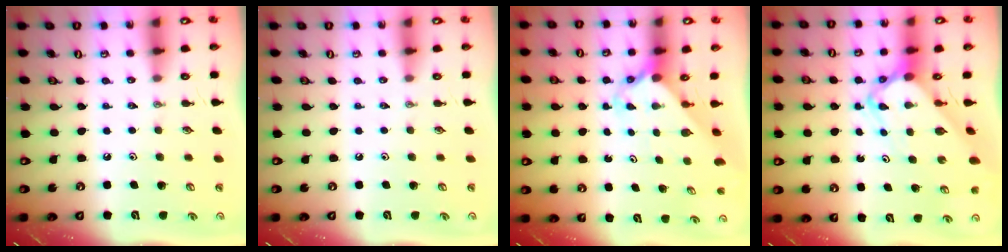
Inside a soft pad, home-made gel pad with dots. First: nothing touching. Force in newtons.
{"total": 0.0}
{"total": 2.4, "press": 2.4, "slide": 0.2}
{"total": 5.9, "press": 5.9, "slide": 0.5}